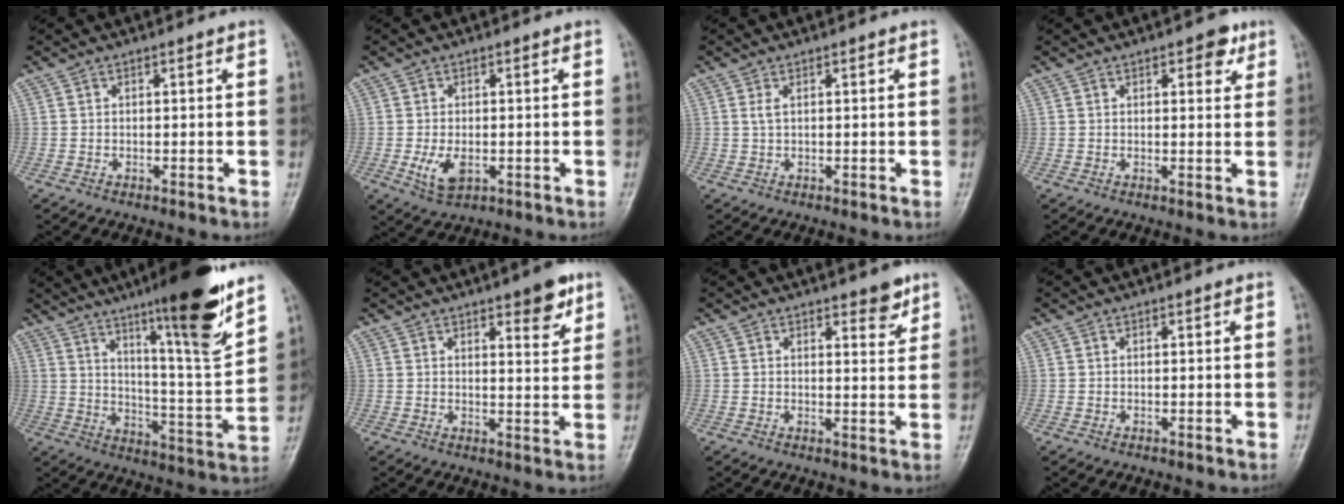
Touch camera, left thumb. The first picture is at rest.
{"total": 4.8, "force": [-1.1, 2.8, 3.7], "torque": [-0.072, -0.008, -0.014]}
{"total": 1.1, "force": [0.3, 0.3, 0.9], "torque": [-0.023, 0.008, 0.011]}
{"total": 3.8, "force": [2.1, 1.8, 2.6], "torque": [-0.017, -0.006, 0.021]}
{"total": 18.7, "force": [12.3, 1.6, 14.1], "torque": [-0.192, -0.073, 0.194]}
{"total": 6.6, "force": [4.0, 2.1, 4.9], "torque": [-0.051, -0.023, 0.049]}
{"total": 3.9, "force": [2.7, 1.4, 2.4], "torque": [-0.015, -0.018, 0.034]}
{"total": 0.0}